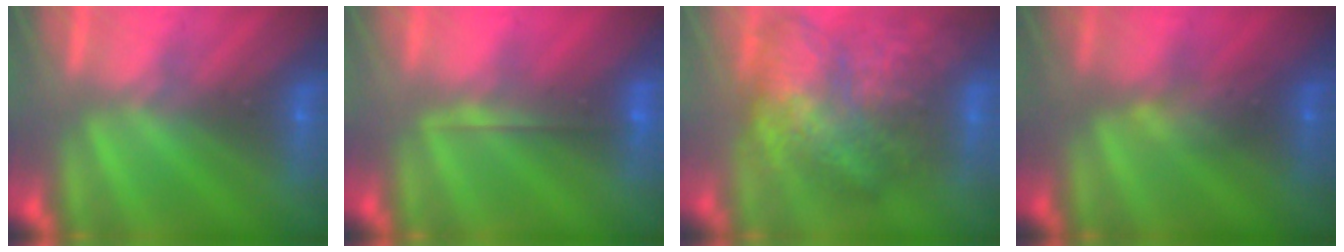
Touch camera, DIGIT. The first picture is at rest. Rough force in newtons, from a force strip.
{"total": 2.6}
{"total": 8.4}
{"total": 2.3}